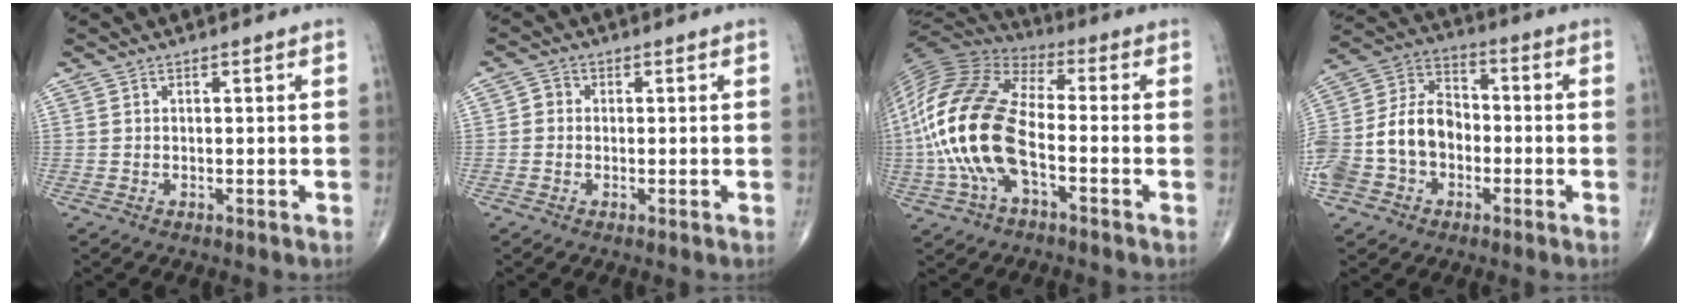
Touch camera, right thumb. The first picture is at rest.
{"total": 2.0, "force": [-0.1, 1.8, 0.8], "torque": [-0.002, 0.005, -0.008]}
{"total": 21.1, "force": [-4.0, 10.4, 17.9], "torque": [-0.389, 0.025, -0.080]}
{"total": 16.0, "force": [-3.7, 12.1, 9.8], "torque": [-0.189, 0.049, -0.073]}